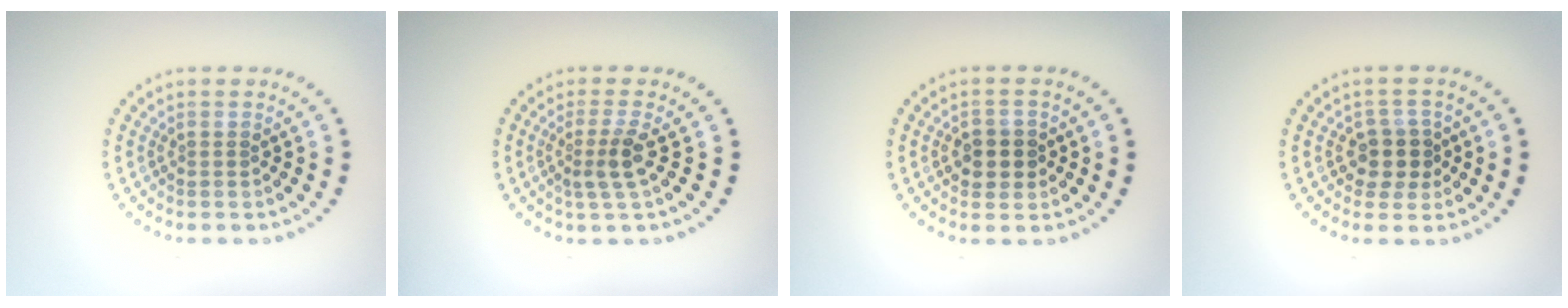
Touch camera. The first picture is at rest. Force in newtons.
{"total": 2.3, "press": 1.8, "slide": 1.5}
{"total": 2.5, "press": 2.5, "slide": 0.6}
{"total": 2.7, "press": 2.4, "slide": 1.2}